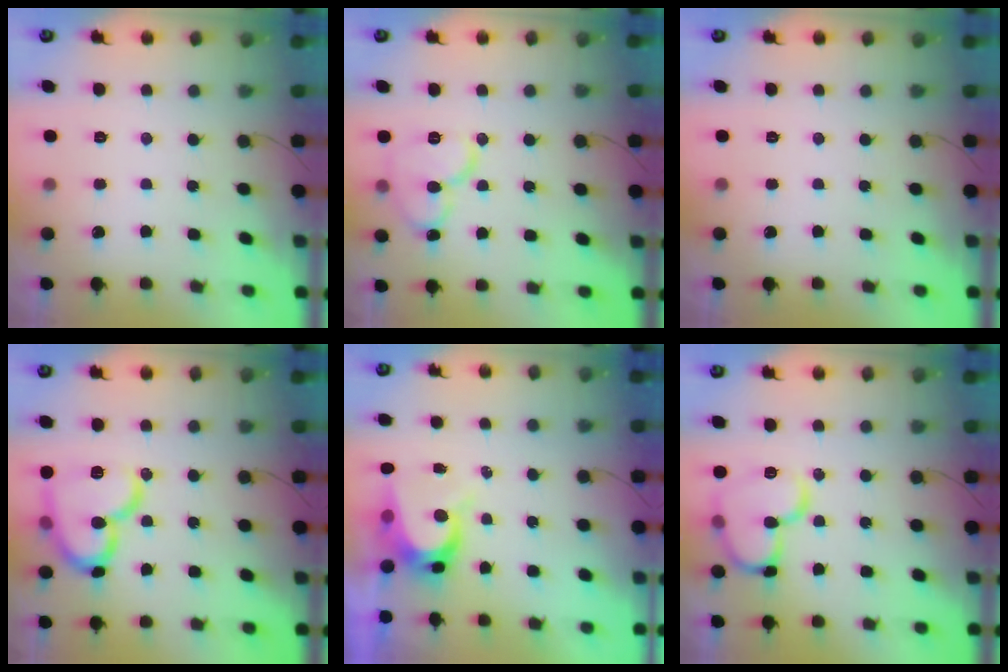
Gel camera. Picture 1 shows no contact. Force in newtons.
{"total": 11.7, "press": 11.6, "slide": 1.5}
{"total": 0.0}
{"total": 16.7, "press": 16.6, "slide": 1.9}
{"total": 7.0, "press": 6.9, "slide": 0.8}
{"total": 14.1, "press": 14.0, "slide": 1.5}